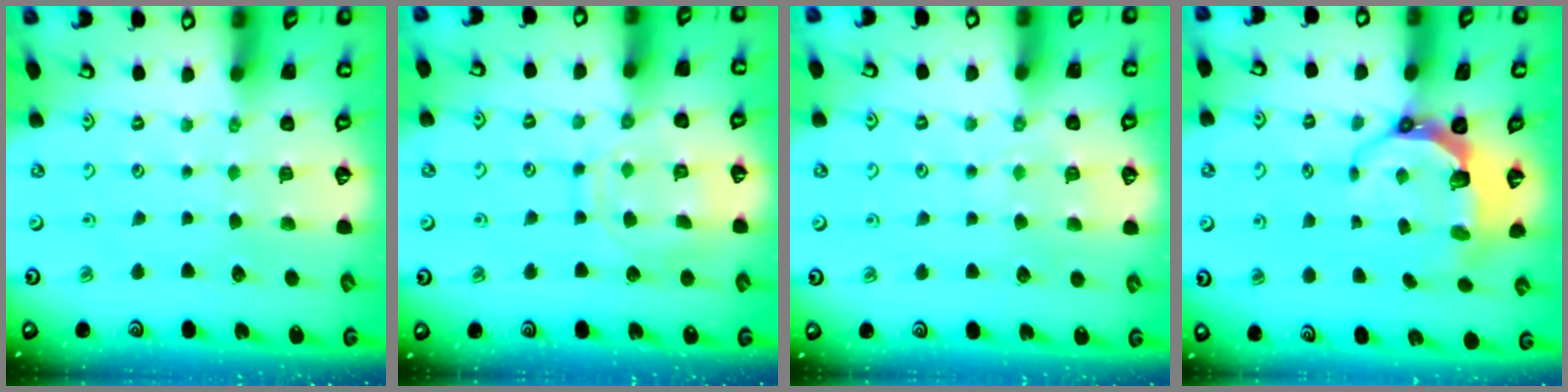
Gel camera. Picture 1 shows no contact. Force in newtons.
{"total": 11.7, "press": 11.7, "slide": 0.8}
{"total": 5.2, "press": 5.2, "slide": 0.7}
{"total": 8.1, "press": 6.9, "slide": 4.2}